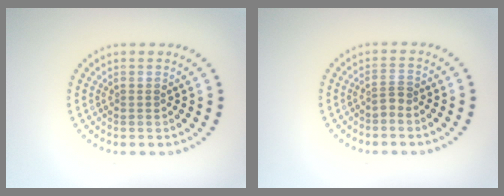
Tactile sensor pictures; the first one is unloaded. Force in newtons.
{"total": 1.1, "press": 0.7, "slide": 0.8}